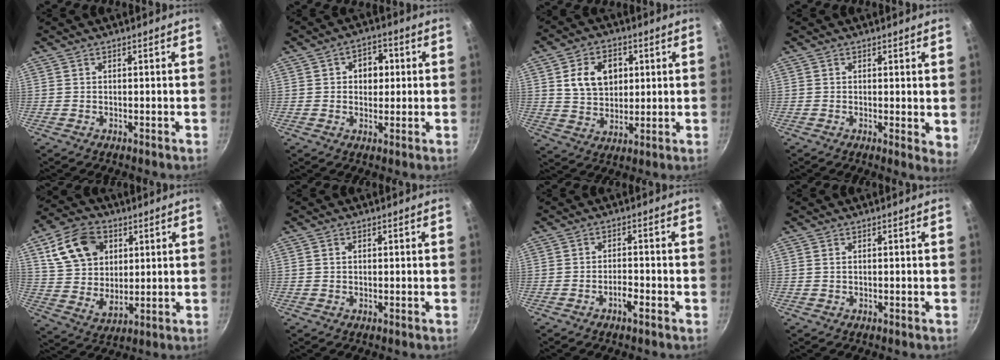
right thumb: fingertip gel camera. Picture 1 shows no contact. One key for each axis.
{"total": 6.3, "fx": 1.1, "fy": 4.7, "fz": 3.9, "tx": -0.023, "ty": 0.007, "tz": 0.010}
{"total": 10.9, "fx": 2.8, "fy": 8.1, "fz": 6.8, "tx": -0.091, "ty": -0.004, "tz": 0.048}
{"total": 3.4, "fx": 0.5, "fy": 1.4, "fz": 3.1, "tx": -0.034, "ty": -0.008, "tz": 0.005}
{"total": 15.1, "fx": 5.6, "fy": 10.9, "fz": 8.8, "tx": -0.140, "ty": -0.008, "tz": 0.104}
{"total": 1.1, "fx": 0.2, "fy": 0.8, "fz": 0.6, "tx": -0.009, "ty": 0.005, "tz": 0.004}
{"total": 2.7, "fx": -1.6, "fy": 0.8, "fz": 2.0, "tx": -0.031, "ty": 0.015, "tz": -0.030}
{"total": 0.6, "fx": 0.2, "fy": 0.4, "fz": 0.5, "tx": -0.009, "ty": 0.001, "tz": 0.004}